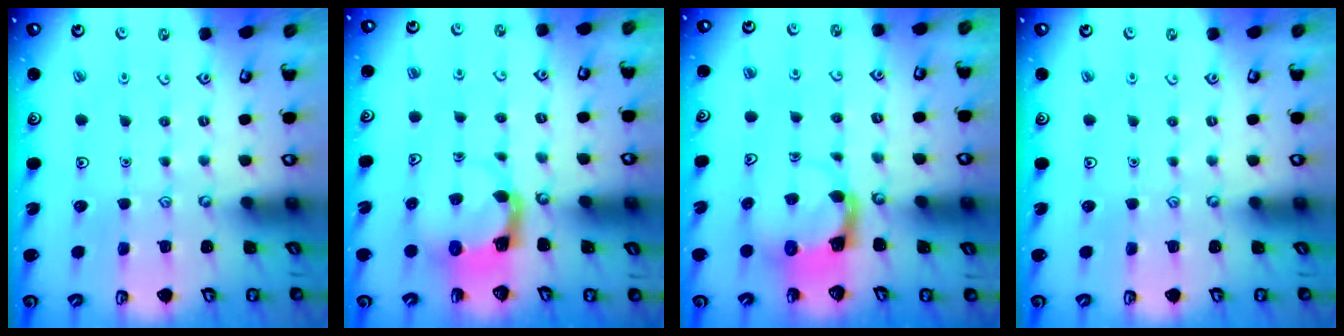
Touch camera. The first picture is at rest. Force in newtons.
{"total": 3.9, "press": 3.9, "slide": 0.7}
{"total": 3.7, "press": 3.7, "slide": 0.6}
{"total": 0.0}